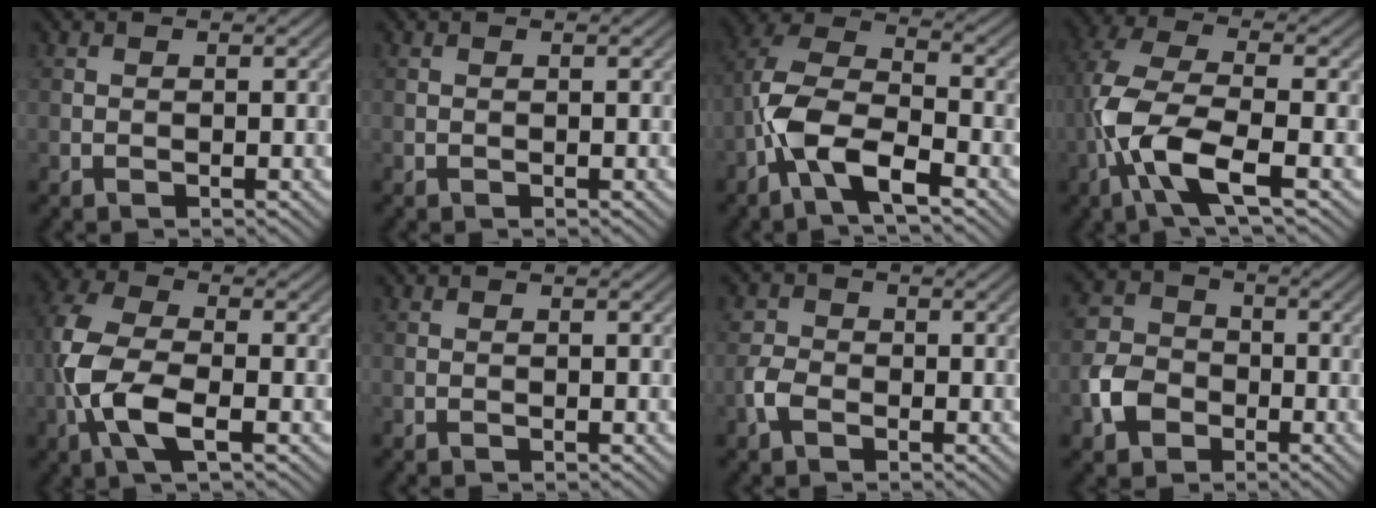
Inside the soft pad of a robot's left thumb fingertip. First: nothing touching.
{"total": 0.0}
{"total": 9.6, "force": [-4.4, 4.1, 7.5], "torque": [-0.162, 0.006, -0.102]}
{"total": 9.7, "force": [-3.3, 3.3, 8.5], "torque": [-0.199, 0.000, -0.083]}
{"total": 8.9, "force": [-2.3, 4.0, 7.6], "torque": [-0.187, 0.006, -0.059]}
{"total": 0.0}
{"total": 3.1, "force": [-1.4, 2.1, 1.7], "torque": [-0.044, 0.002, -0.038]}
{"total": 6.1, "force": [-2.4, 4.8, 2.9], "torque": [-0.072, -0.001, -0.062]}